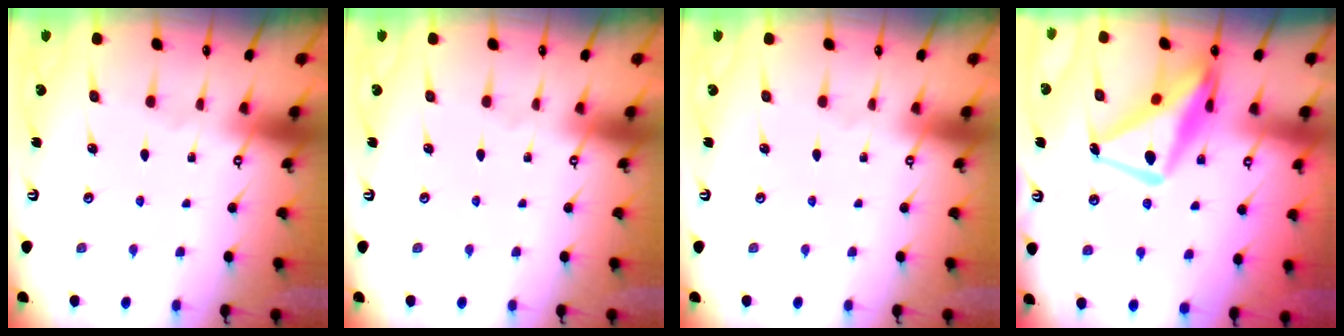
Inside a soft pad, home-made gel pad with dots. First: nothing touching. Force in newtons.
{"total": 0.0}
{"total": 0.0}
{"total": 16.6, "press": 16.5, "slide": 1.5}